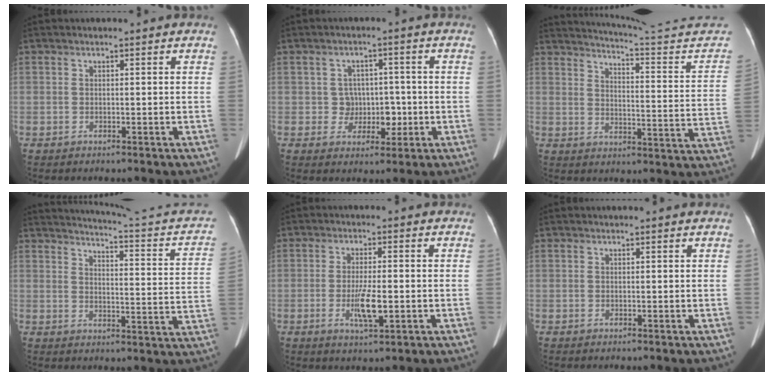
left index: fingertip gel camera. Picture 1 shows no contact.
{"total": 4.4, "force": [-0.7, 4.1, 1.3], "torque": [-0.009, 0.011, -0.003]}
{"total": 21.4, "force": [20.5, -1.7, 6.2], "torque": [-0.098, -0.113, 0.245]}
{"total": 17.2, "force": [15.6, 0.7, 7.2], "torque": [-0.101, -0.057, 0.173]}
{"total": 5.0, "force": [-1.5, 0.9, 4.7], "torque": [-0.094, -0.011, -0.021]}
{"total": 1.1, "force": [1.1, -0.1, 0.2], "torque": [-0.013, -0.001, 0.009]}